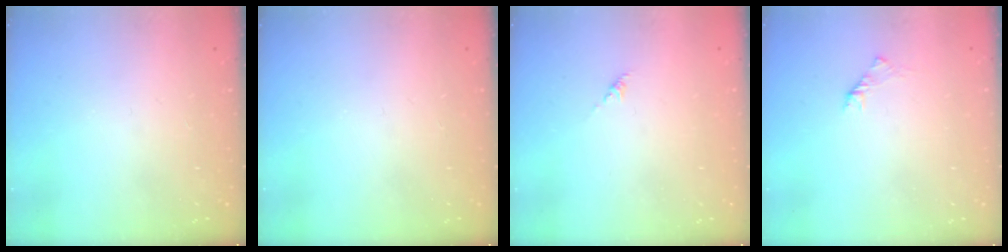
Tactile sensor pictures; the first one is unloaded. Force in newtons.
{"total": 0.0}
{"total": 0.0}
{"total": 2.0, "press": 1.9, "slide": 0.6}